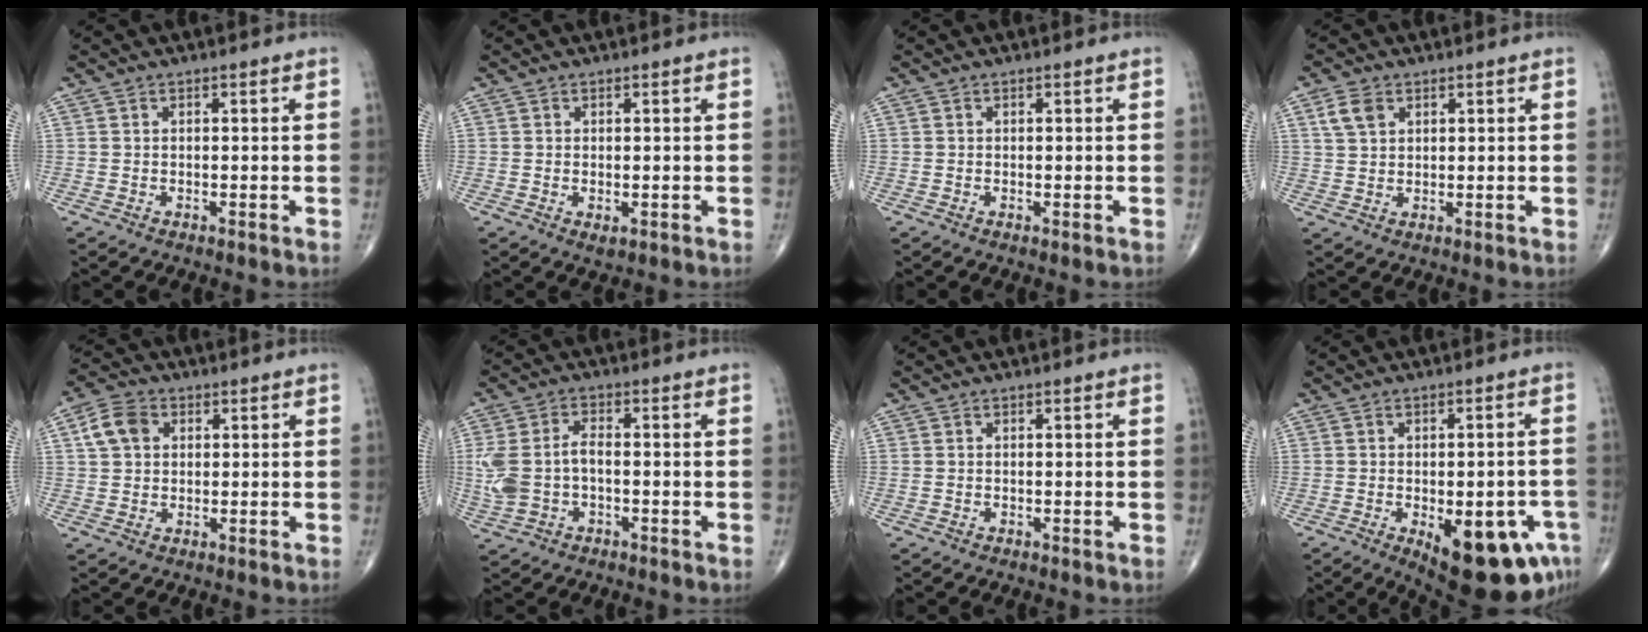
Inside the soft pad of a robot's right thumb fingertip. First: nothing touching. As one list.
[{"total": 1.3, "force": [-0.3, 0.6, 1.1], "torque": [-0.018, -0.004, -0.001]}, {"total": 0.0}, {"total": 4.2, "force": [2.0, 2.8, 2.4], "torque": [-0.041, 0.001, 0.042]}, {"total": 6.2, "force": [1.7, 4.7, 3.6], "torque": [-0.061, 0.008, 0.026]}, {"total": 4.1, "force": [-0.3, 2.7, 3.1], "torque": [-0.092, 0.011, -0.007]}, {"total": 0.0}, {"total": 17.3, "force": [-7.2, 7.3, 14.0], "torque": [-0.133, 0.013, -0.077]}]